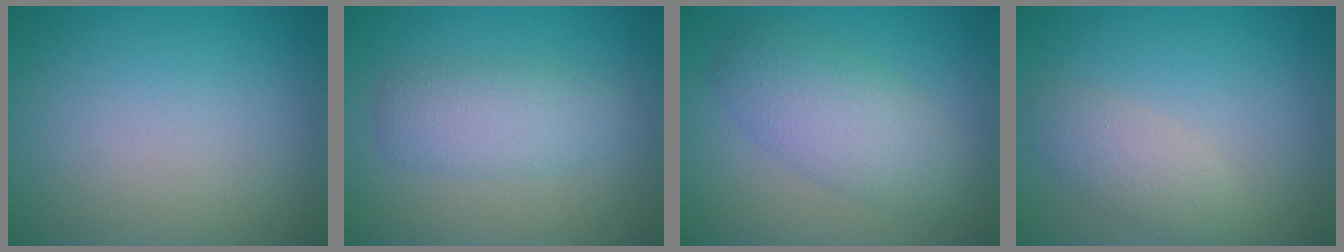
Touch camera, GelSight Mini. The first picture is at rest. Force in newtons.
{"total": 2.3, "press": 2.3, "slide": 0.2}
{"total": 4.8, "press": 4.8, "slide": 0.3}
{"total": 2.6, "press": 2.6, "slide": 0.2}